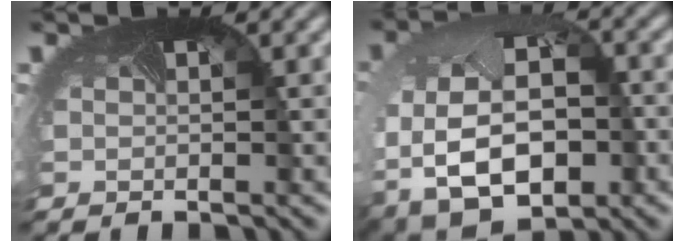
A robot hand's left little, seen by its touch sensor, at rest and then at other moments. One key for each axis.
{"total": 10.9, "fx": -4.6, "fy": 7.4, "fz": 6.6, "tx": -0.138, "ty": -0.054, "tz": -0.046}